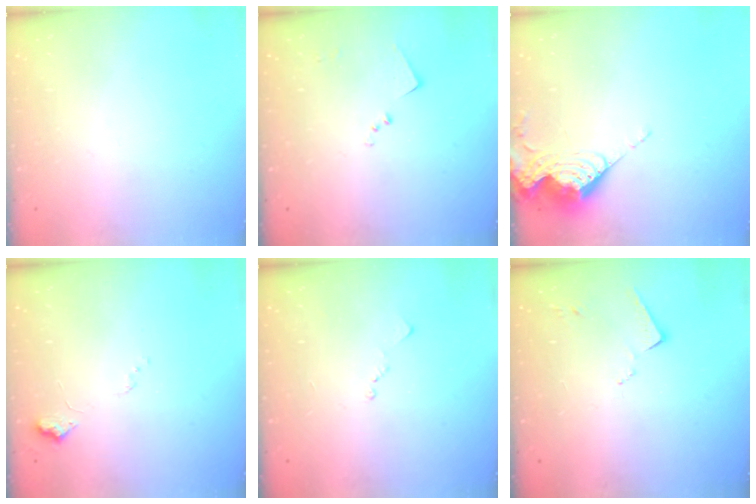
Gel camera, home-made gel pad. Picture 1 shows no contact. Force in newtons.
{"total": 7.2, "press": 7.1, "slide": 0.9}
{"total": 8.6, "press": 8.5, "slide": 0.9}
{"total": 7.8, "press": 7.7, "slide": 1.0}
{"total": 7.1, "press": 7.1, "slide": 0.8}
{"total": 8.0, "press": 8.0, "slide": 0.1}